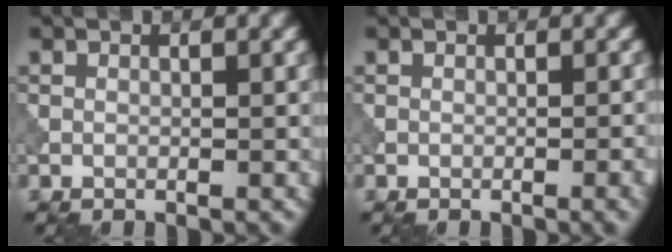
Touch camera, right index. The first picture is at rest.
{"total": 1.6, "force": [-0.5, 0.4, 1.5], "torque": [-0.016, 0.001, -0.008]}